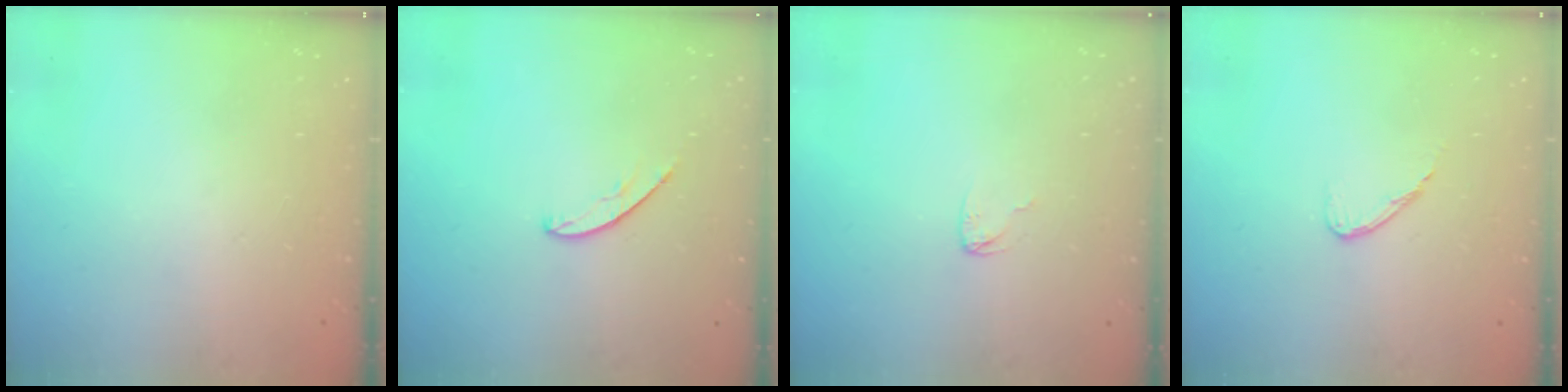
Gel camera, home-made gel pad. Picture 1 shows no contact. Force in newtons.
{"total": 4.6, "press": 4.6, "slide": 0.5}
{"total": 3.3, "press": 3.2, "slide": 0.3}
{"total": 5.6, "press": 5.6, "slide": 0.4}